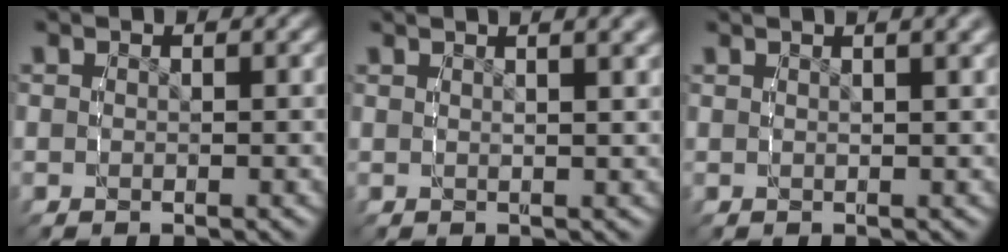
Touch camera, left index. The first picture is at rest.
{"total": 3.9, "force": [2.3, 0.6, 3.0], "torque": [-0.028, 0.013, 0.034]}
{"total": 2.8, "force": [1.7, 0.2, 2.2], "torque": [-0.020, 0.012, 0.026]}